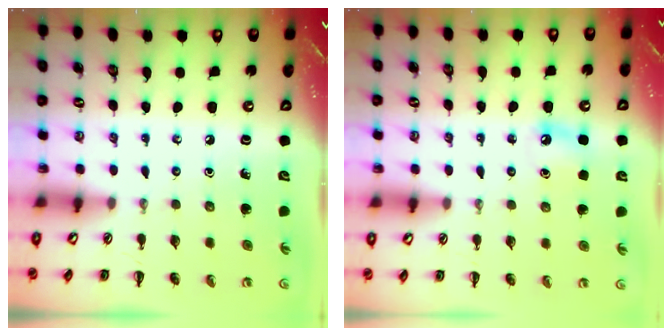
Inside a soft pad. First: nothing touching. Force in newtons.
{"total": 3.8, "press": 3.6, "slide": 1.4}